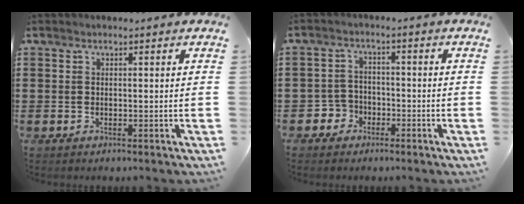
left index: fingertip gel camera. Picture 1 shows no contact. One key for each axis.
{"total": 3.5, "fx": -2.1, "fy": 2.7, "fz": 0.5, "tx": -0.026, "ty": 0.005, "tz": -0.048}